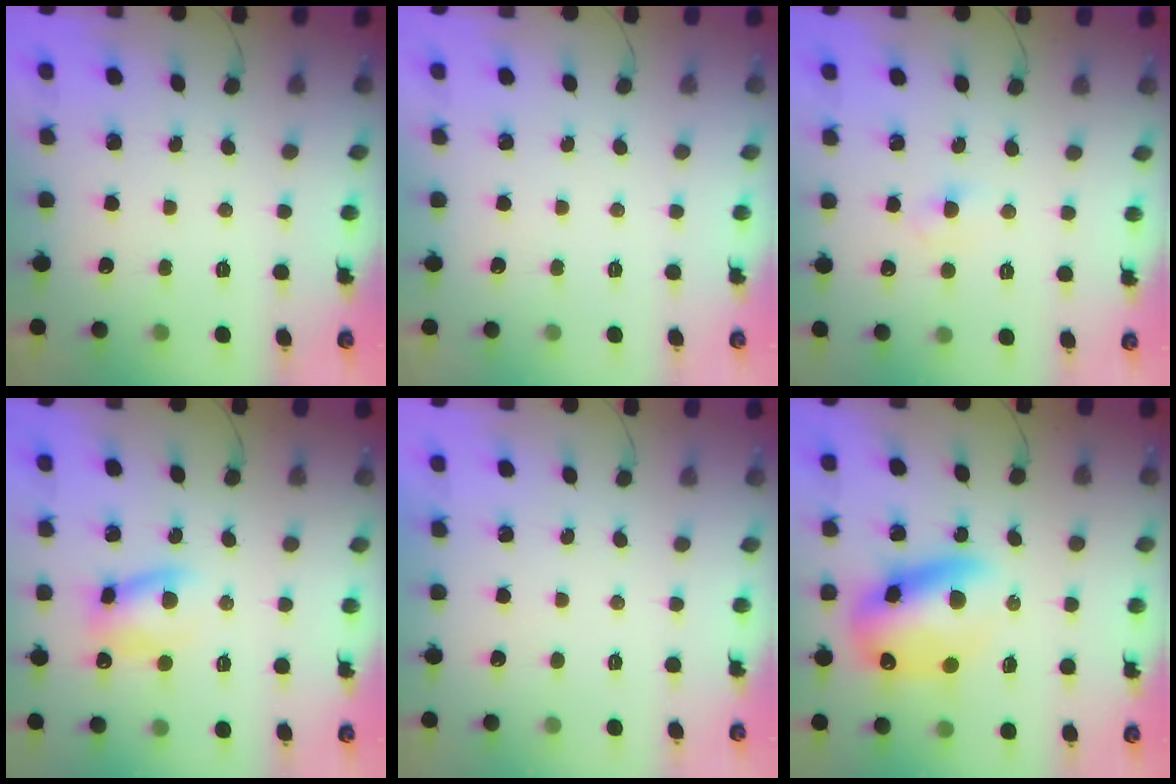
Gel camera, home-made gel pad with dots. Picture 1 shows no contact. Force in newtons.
{"total": 0.0}
{"total": 2.1, "press": 1.9, "slide": 0.9}
{"total": 8.5, "press": 8.4, "slide": 1.3}
{"total": 1.0, "press": 1.0, "slide": 0.2}
{"total": 13.5, "press": 13.2, "slide": 3.1}